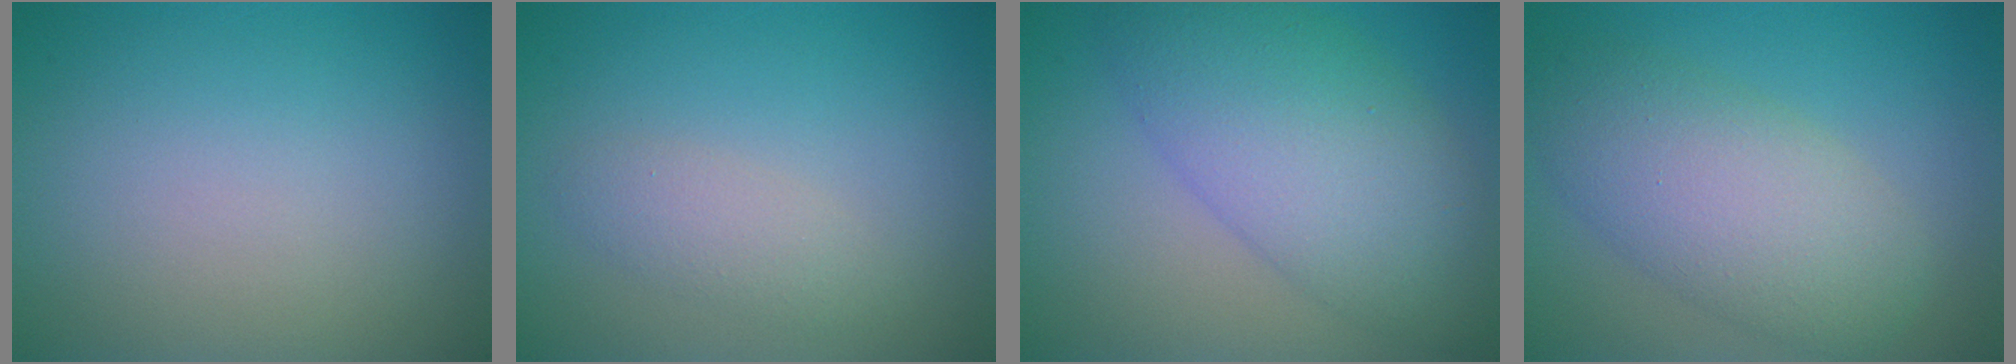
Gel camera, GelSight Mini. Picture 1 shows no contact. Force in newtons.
{"total": 1.9, "press": 1.9, "slide": 0.0}
{"total": 8.1, "press": 8.1, "slide": 0.1}
{"total": 6.5, "press": 6.5, "slide": 0.1}